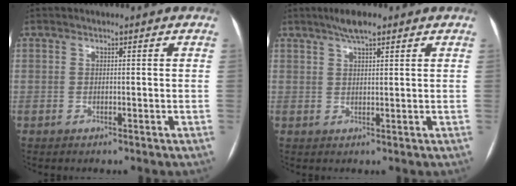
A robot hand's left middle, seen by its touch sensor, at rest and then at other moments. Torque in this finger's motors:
{"motor_torque": [0.46, -0.48, 0.06, 0.00]}